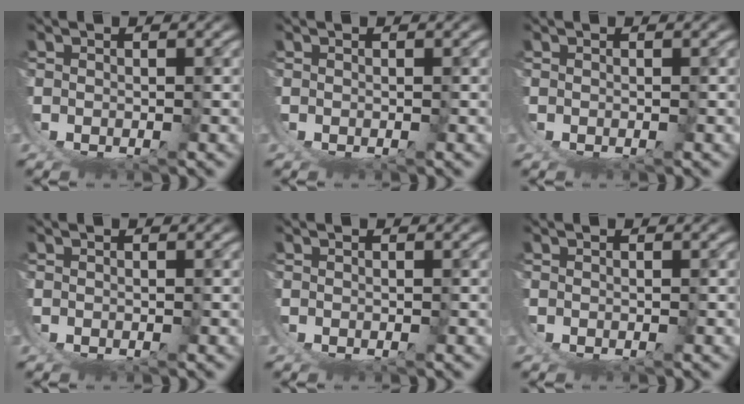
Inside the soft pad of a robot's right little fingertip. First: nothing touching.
{"total": 0.0}
{"total": 0.0}
{"total": 0.0}
{"total": 0.0}
{"total": 0.0}